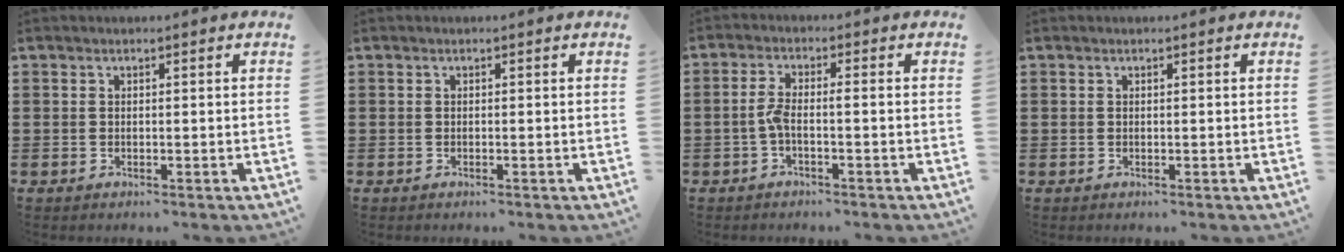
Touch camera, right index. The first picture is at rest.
{"total": 0.0}
{"total": 3.0, "force": [-1.1, 0.4, 2.8], "torque": [-0.068, -0.004, -0.026]}
{"total": 0.0}